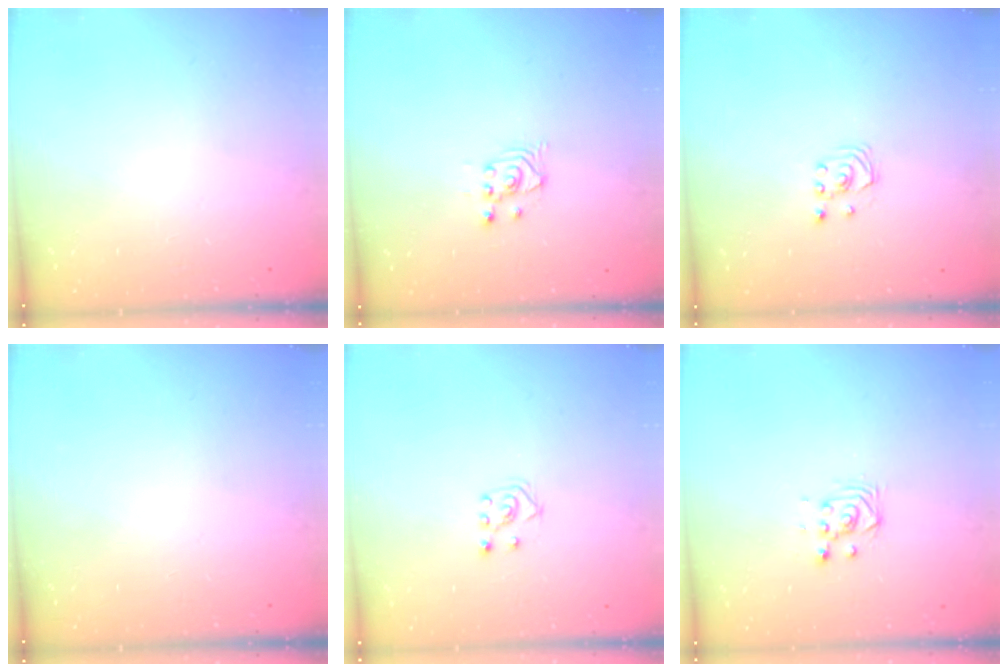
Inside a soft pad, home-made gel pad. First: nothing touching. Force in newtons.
{"total": 2.6, "press": 2.6, "slide": 0.1}
{"total": 1.8, "press": 1.8, "slide": 0.2}
{"total": 0.0}
{"total": 4.6, "press": 4.5, "slide": 0.8}
{"total": 3.9, "press": 3.9, "slide": 0.2}